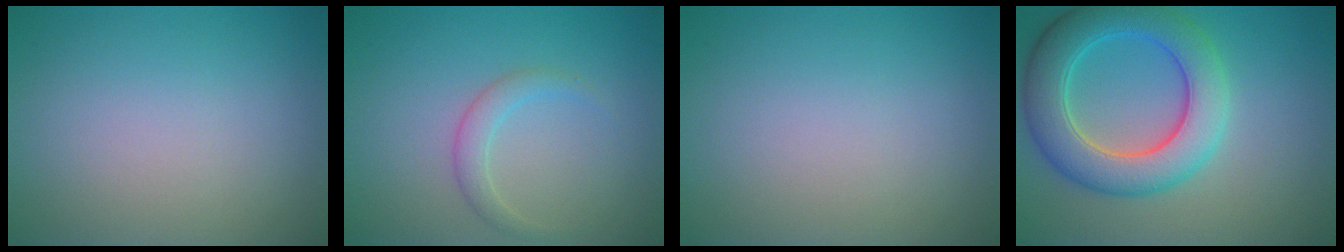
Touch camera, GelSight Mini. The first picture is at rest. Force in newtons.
{"total": 1.7, "press": 1.7, "slide": 0.1}
{"total": 0.0}
{"total": 7.4, "press": 7.4, "slide": 0.5}